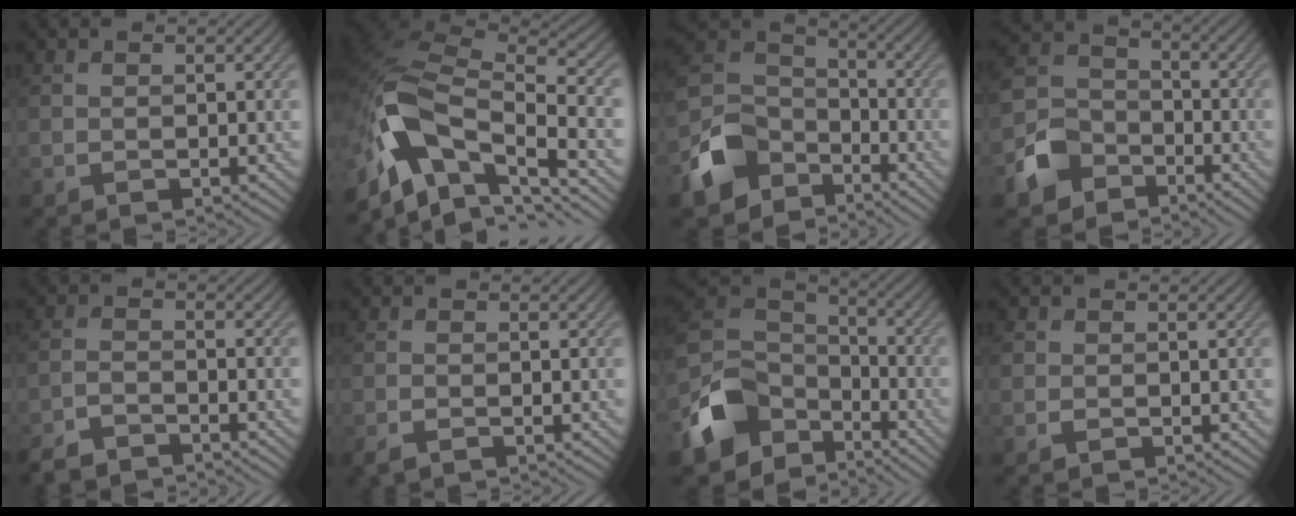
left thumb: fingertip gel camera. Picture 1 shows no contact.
{"total": 14.3, "force": [-6.5, 7.2, 10.5], "torque": [-0.242, -0.007, -0.121]}
{"total": 10.3, "force": [-5.6, 7.5, 4.4], "torque": [-0.131, -0.021, -0.118]}
{"total": 8.0, "force": [-4.6, 5.8, 3.1], "torque": [-0.085, -0.008, -0.110]}
{"total": 3.9, "force": [-3.6, 0.6, 1.4], "torque": [-0.033, -0.003, -0.077]}
{"total": 1.9, "force": [-1.3, 0.7, 1.2], "torque": [-0.027, -0.001, -0.029]}
{"total": 11.5, "force": [-5.9, 8.2, 5.6], "torque": [-0.157, -0.019, -0.113]}
{"total": 0.8, "force": [-0.1, 0.8, 0.1], "torque": [0.005, 0.000, -0.005]}